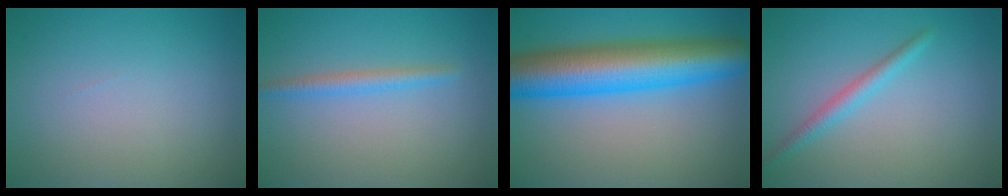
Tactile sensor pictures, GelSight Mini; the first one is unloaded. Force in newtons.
{"total": 1.8, "press": 1.8, "slide": 0.2}
{"total": 11.1, "press": 11.1, "slide": 0.2}
{"total": 1.8, "press": 1.8, "slide": 0.1}